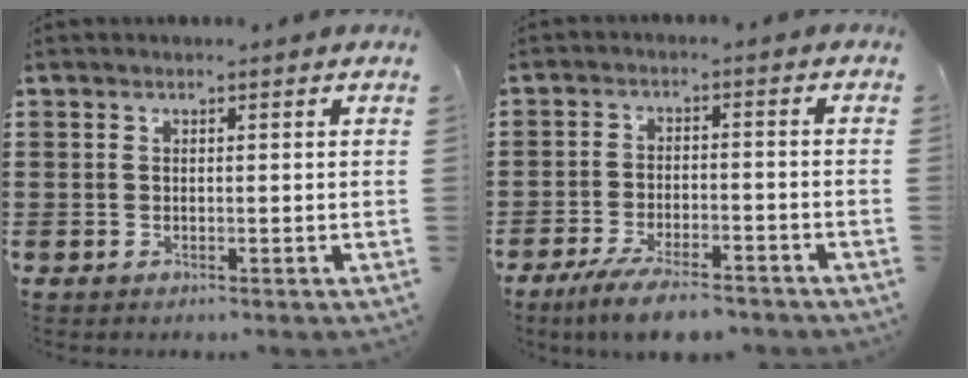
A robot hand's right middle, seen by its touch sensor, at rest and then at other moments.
{"total": 6.2, "force": [-5.2, 0.7, 3.2], "torque": [-0.070, -0.010, -0.098]}